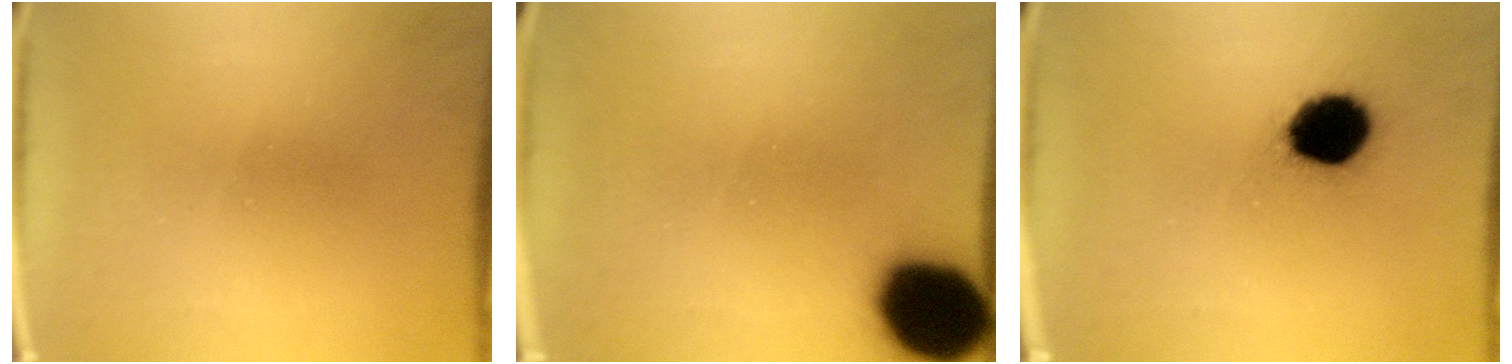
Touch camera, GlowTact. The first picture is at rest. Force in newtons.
{"total": 18.7}
{"total": 13.6}